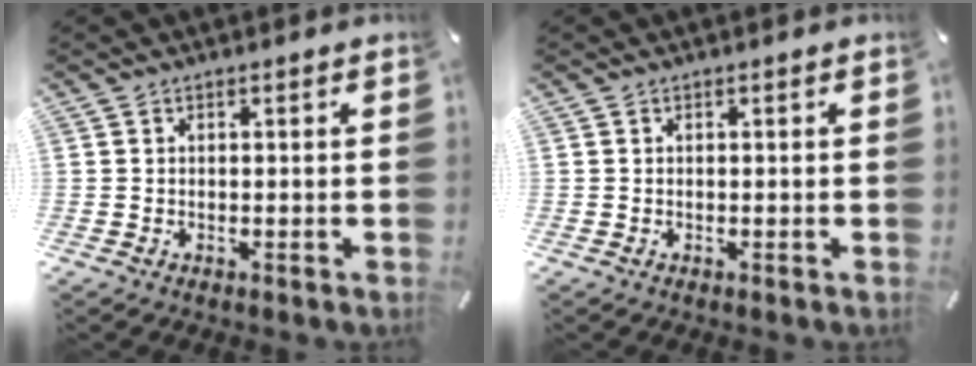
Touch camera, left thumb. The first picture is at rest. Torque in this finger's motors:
{"motor_torque": [0.00, 0.00, -0.03, 0.03, 0.00]}